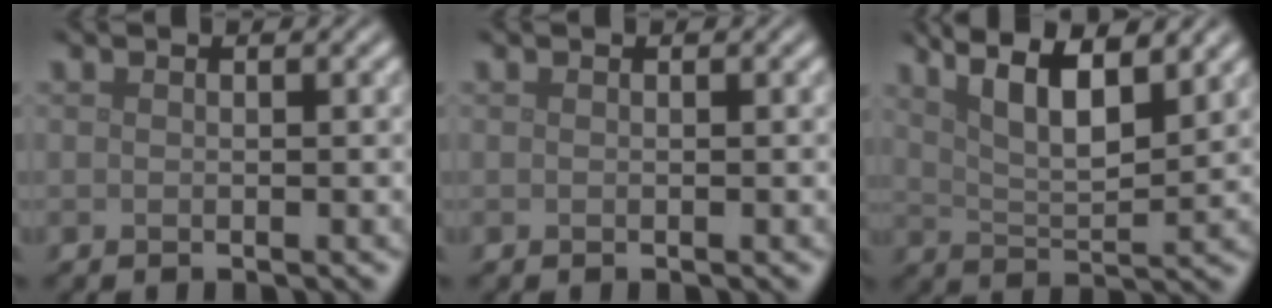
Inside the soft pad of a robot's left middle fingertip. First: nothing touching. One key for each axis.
{"total": 0.0}
{"total": 8.0, "fx": 5.2, "fy": 2.4, "fz": 5.7, "tx": -0.084, "ty": 0.020, "tz": 0.064}